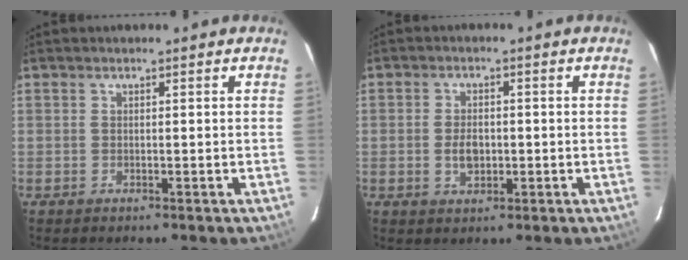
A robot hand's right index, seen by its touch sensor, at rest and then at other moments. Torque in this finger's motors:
{"motor_torque": [0.13, 0.02, 0.08, 0.02]}